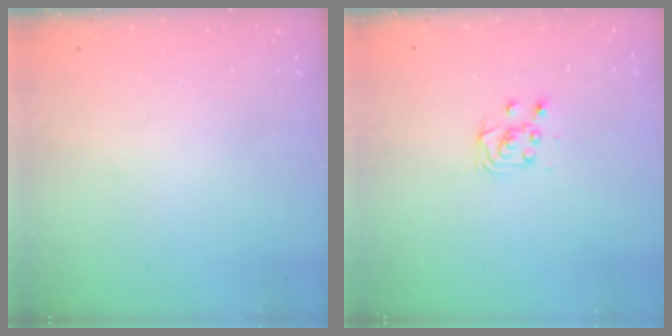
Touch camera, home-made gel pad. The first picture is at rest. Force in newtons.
{"total": 5.2, "press": 5.2, "slide": 0.5}